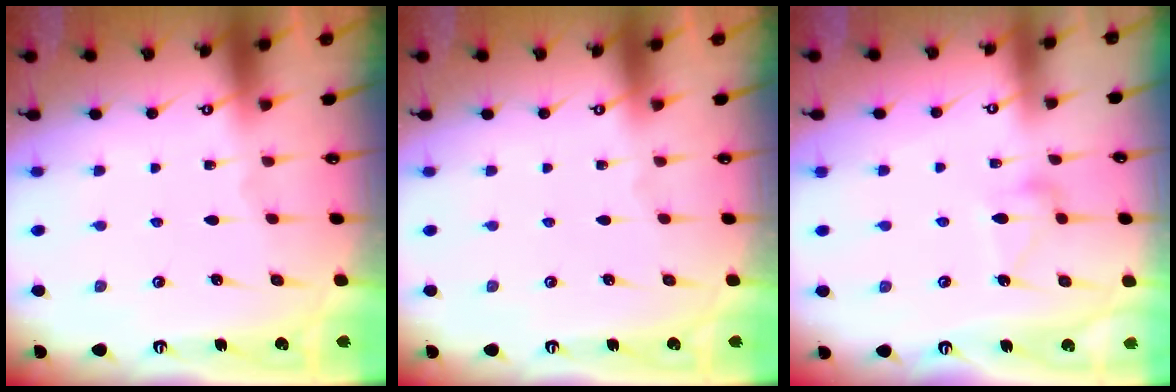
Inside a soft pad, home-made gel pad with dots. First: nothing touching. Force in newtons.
{"total": 0.0}
{"total": 8.7, "press": 8.7, "slide": 0.4}